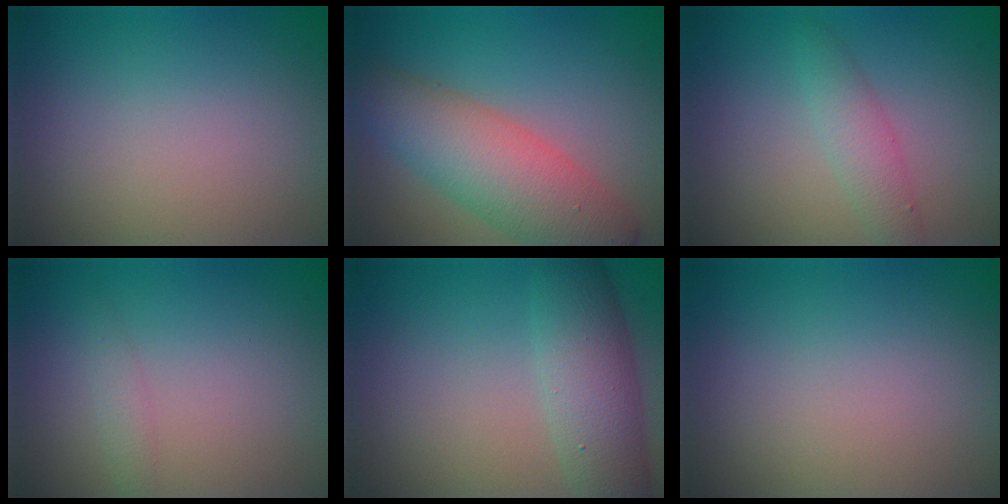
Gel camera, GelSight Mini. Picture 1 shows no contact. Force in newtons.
{"total": 7.5, "press": 7.5, "slide": 0.3}
{"total": 2.4, "press": 2.4, "slide": 0.1}
{"total": 1.3, "press": 1.3, "slide": 0.0}
{"total": 6.0, "press": 6.0, "slide": 0.3}
{"total": 0.0}